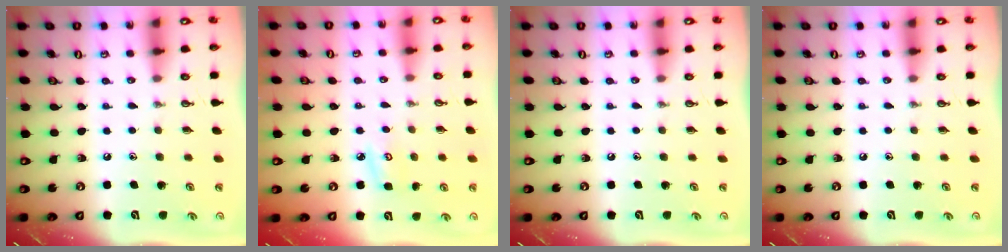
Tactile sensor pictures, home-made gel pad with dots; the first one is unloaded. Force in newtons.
{"total": 4.3, "press": 4.3, "slide": 0.5}
{"total": 0.0}
{"total": 0.0}